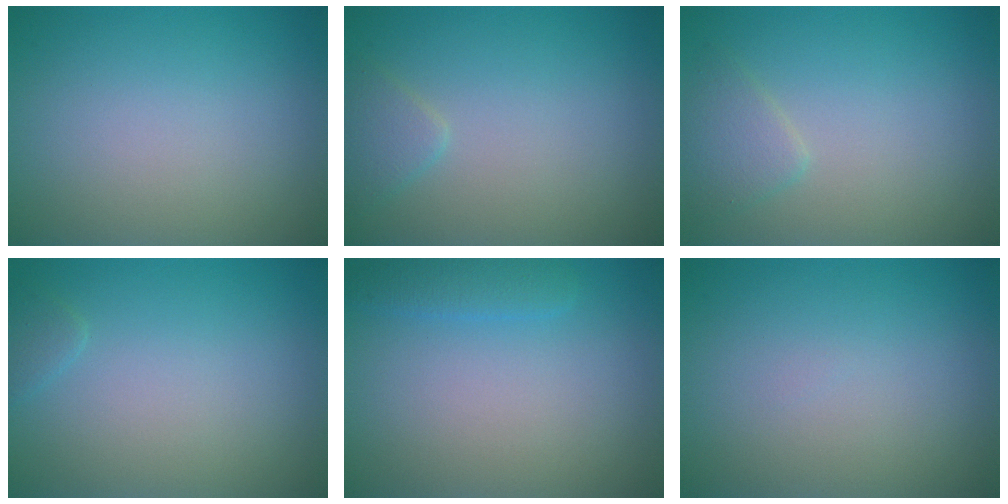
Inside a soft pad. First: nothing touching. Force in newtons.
{"total": 1.4, "press": 1.4, "slide": 0.1}
{"total": 1.8, "press": 1.8, "slide": 0.2}
{"total": 0.8, "press": 0.8, "slide": 0.1}
{"total": 1.5, "press": 1.5, "slide": 0.2}
{"total": 0.0}